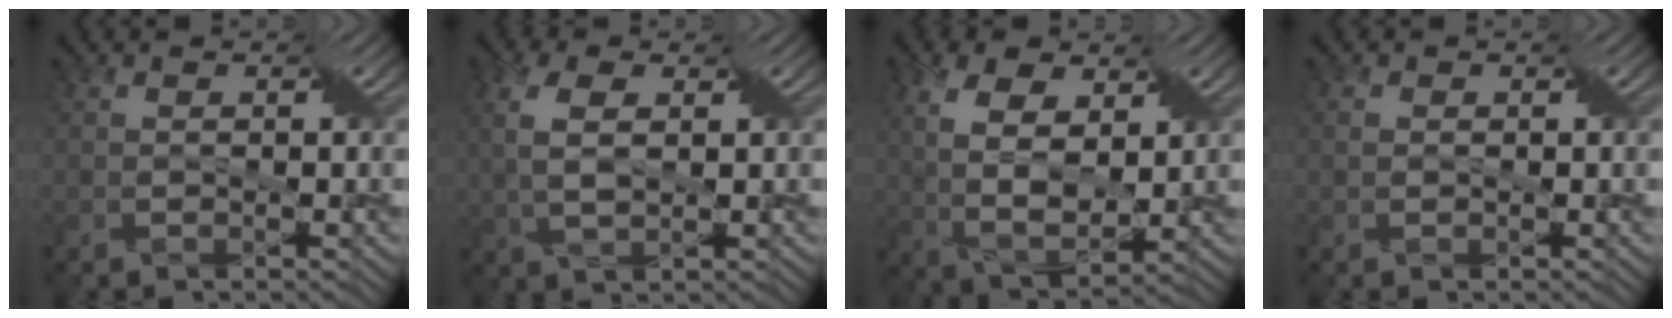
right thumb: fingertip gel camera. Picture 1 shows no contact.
{"total": 5.4, "force": [1.1, 2.6, 4.6], "torque": [-0.118, 0.009, 0.024]}
{"total": 9.3, "force": [3.2, 5.1, 7.2], "torque": [-0.173, 0.002, 0.060]}
{"total": 0.7, "force": [0.1, 0.6, 0.3], "torque": [-0.011, 0.003, 0.001]}